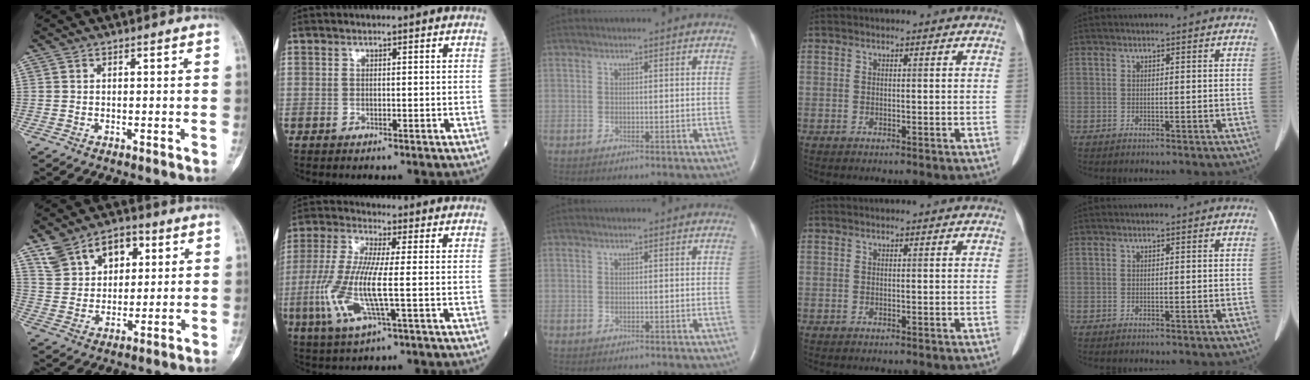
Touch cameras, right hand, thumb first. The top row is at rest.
{"thumb": {"total": 12.0, "force": [5.9, 8.3, 6.4], "torque": [-0.072, -0.007, 0.110]}, "index": {"total": 11.3, "force": [-2.2, 1.6, 10.9], "torque": [-0.248, -0.010, -0.046]}}